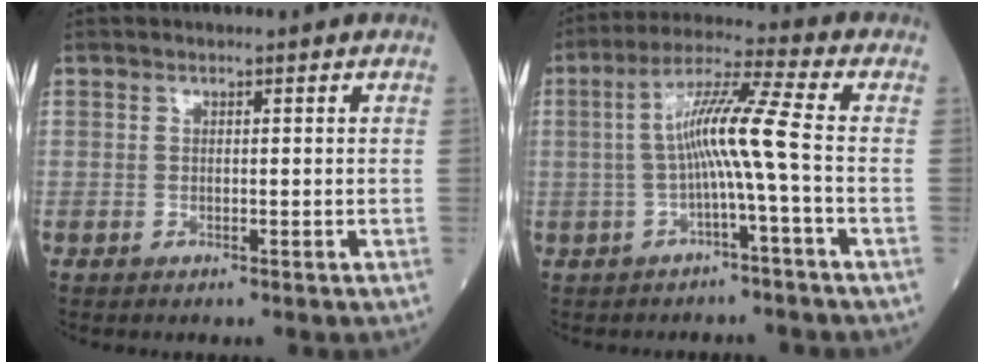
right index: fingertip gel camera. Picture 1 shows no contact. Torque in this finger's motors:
{"motor_torque": [1.45, -0.14, 0.71, 0.20]}